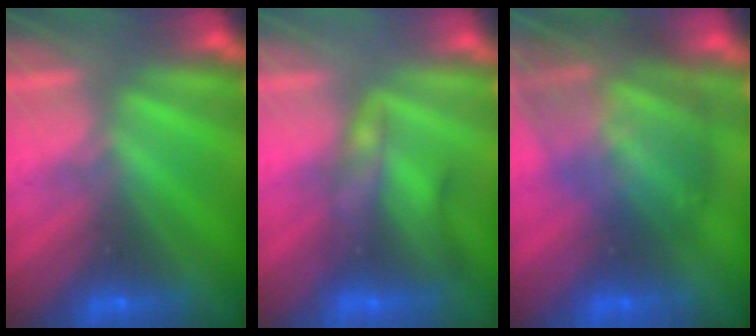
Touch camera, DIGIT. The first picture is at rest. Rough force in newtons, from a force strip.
{"total": 2.1}
{"total": 10.8}